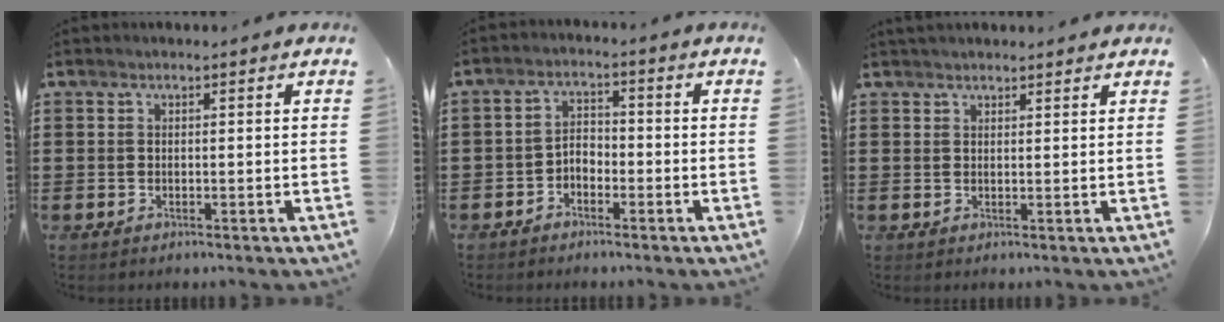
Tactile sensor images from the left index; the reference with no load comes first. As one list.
[{"total": 2.6, "force": [-2.1, 1.2, 0.8], "torque": [-0.022, 0.008, -0.047]}, {"total": 1.5, "force": [1.4, 0.4, 0.3], "torque": [-0.010, 0.002, 0.028]}]